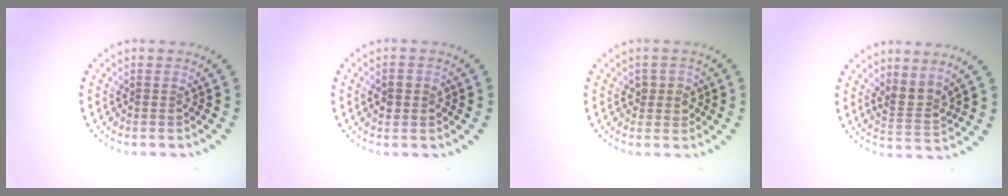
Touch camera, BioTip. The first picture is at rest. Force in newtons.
{"total": 1.8, "press": 1.8, "slide": 0.1}
{"total": 1.8, "press": 1.7, "slide": 0.6}
{"total": 2.6, "press": 1.9, "slide": 1.7}